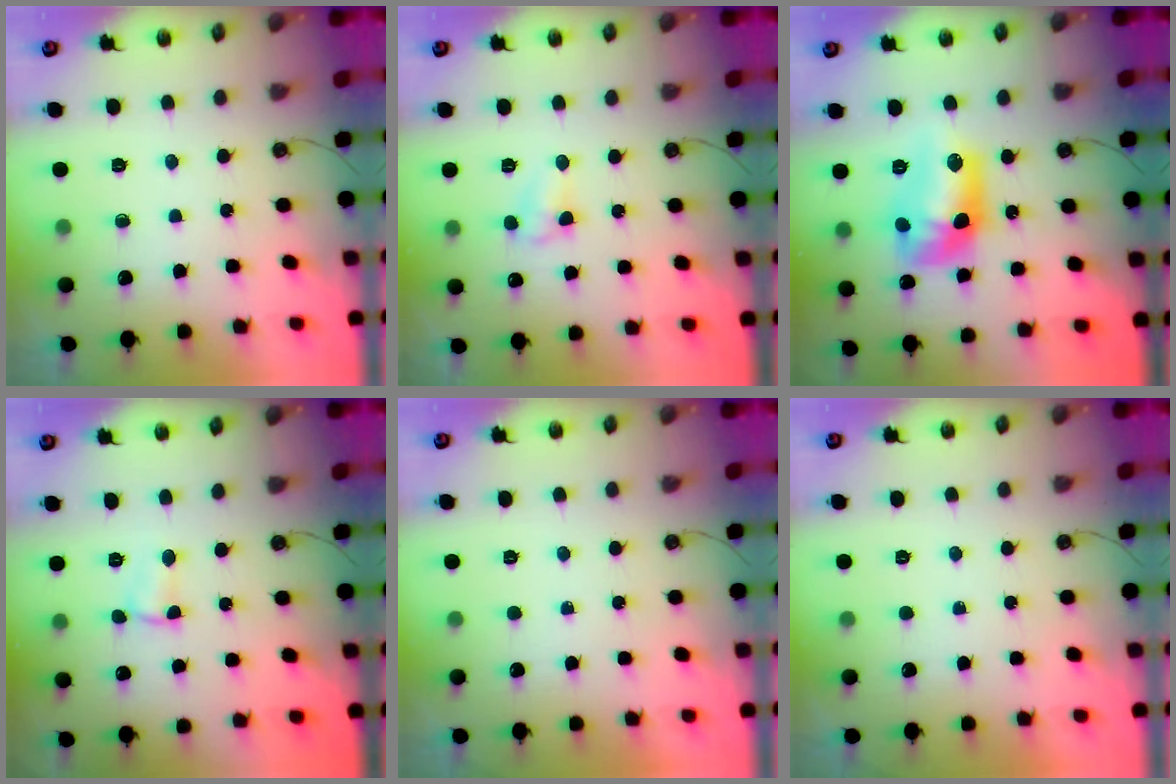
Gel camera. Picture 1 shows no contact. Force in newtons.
{"total": 5.5, "press": 5.4, "slide": 0.6}
{"total": 12.2, "press": 12.2, "slide": 0.7}
{"total": 3.0, "press": 1.2, "slide": 2.7}
{"total": 0.0}
{"total": 0.0}